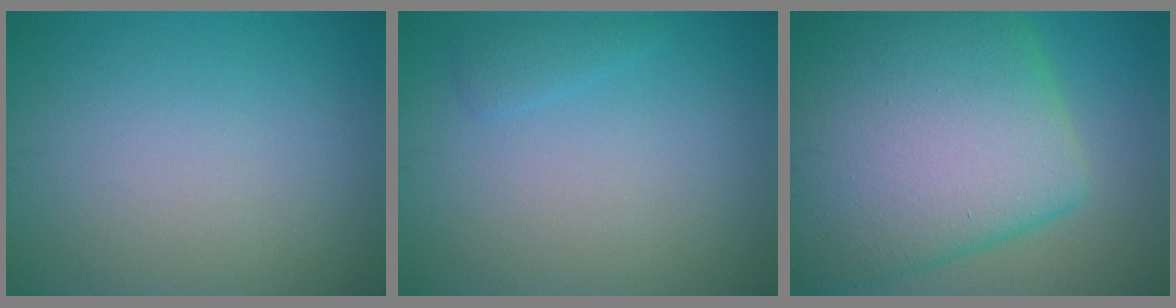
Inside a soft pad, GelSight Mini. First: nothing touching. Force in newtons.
{"total": 1.1, "press": 1.1, "slide": 0.1}
{"total": 16.5, "press": 16.5, "slide": 0.5}